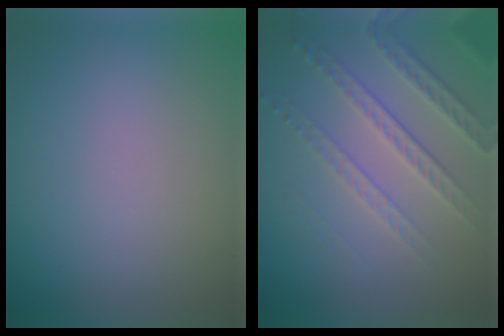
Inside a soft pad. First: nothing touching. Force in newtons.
{"total": 3.5, "press": 3.1, "slide": 1.7}